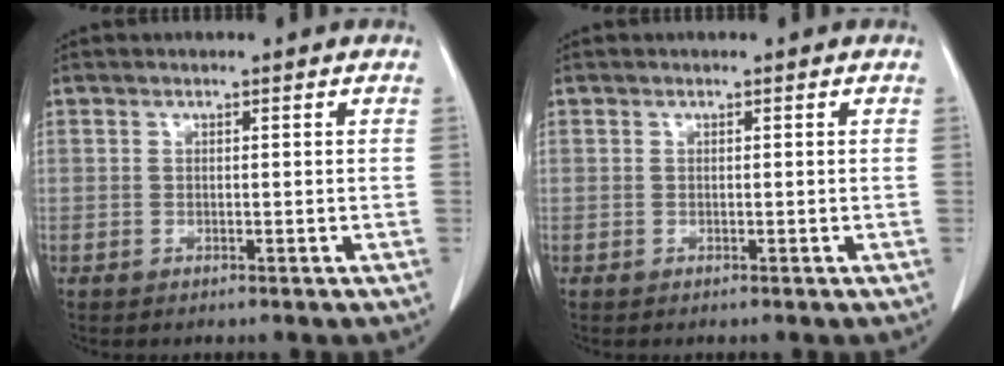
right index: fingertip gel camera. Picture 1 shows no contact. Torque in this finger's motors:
{"motor_torque": [0.00, 0.00, 0.00, 0.00]}